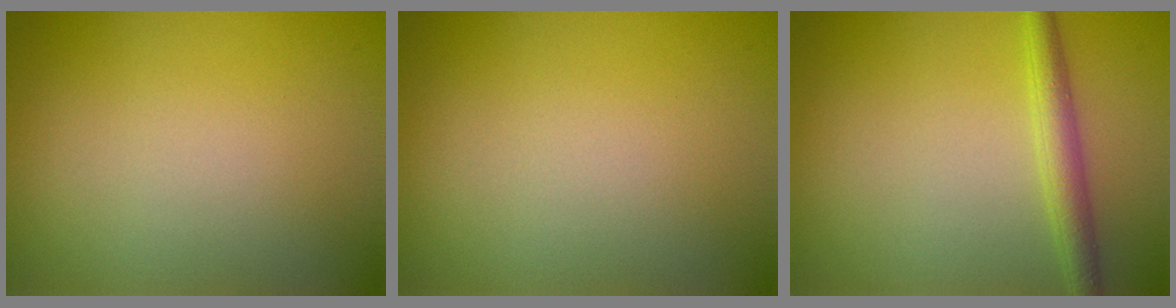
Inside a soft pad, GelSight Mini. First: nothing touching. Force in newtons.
{"total": 0.0}
{"total": 2.4, "press": 2.4, "slide": 0.1}